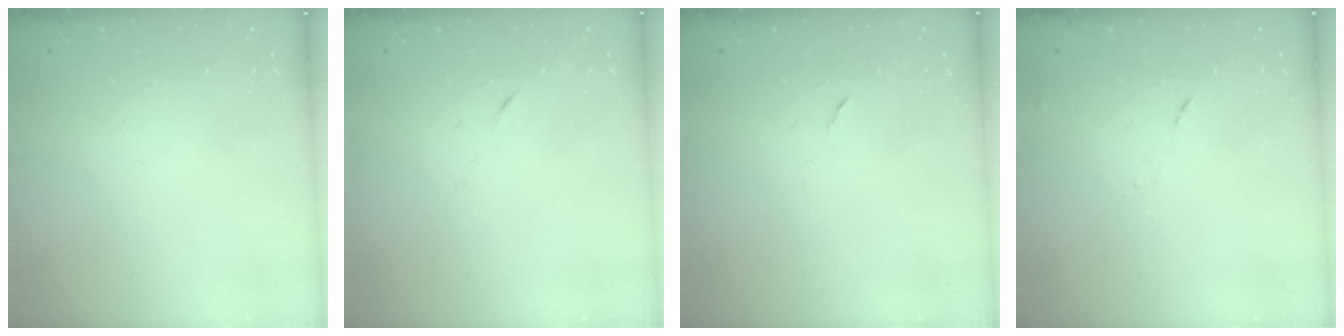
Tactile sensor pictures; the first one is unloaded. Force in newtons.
{"total": 3.7, "press": 3.6, "slide": 0.9}
{"total": 5.2, "press": 4.8, "slide": 2.1}
{"total": 7.3, "press": 7.2, "slide": 0.7}